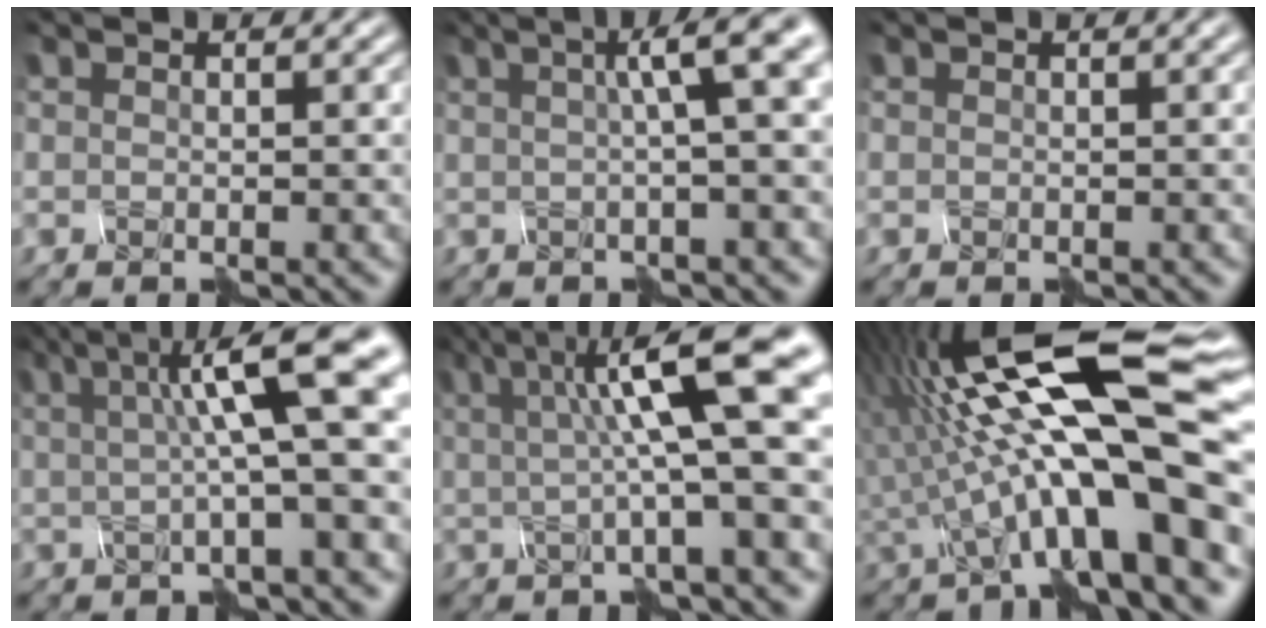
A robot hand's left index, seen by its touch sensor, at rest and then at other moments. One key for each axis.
{"total": 4.3, "fx": 0.2, "fy": 0.0, "fz": 4.3, "tx": -0.057, "ty": -0.004, "tz": 0.035}
{"total": 1.0, "fx": 0.5, "fy": 0.4, "fz": 0.8, "tx": -0.005, "ty": 0.006, "tz": 0.009}
{"total": 6.8, "fx": 0.5, "fy": 0.5, "fz": 6.7, "tx": -0.115, "ty": -0.015, "tz": 0.040}
{"total": 8.2, "fx": 0.9, "fy": 1.2, "fz": 8.0, "tx": -0.146, "ty": -0.016, "tz": 0.048}
{"total": 14.2, "fx": -2.1, "fy": 2.9, "fz": 13.7, "tx": -0.244, "ty": 0.007, "tz": -0.001}